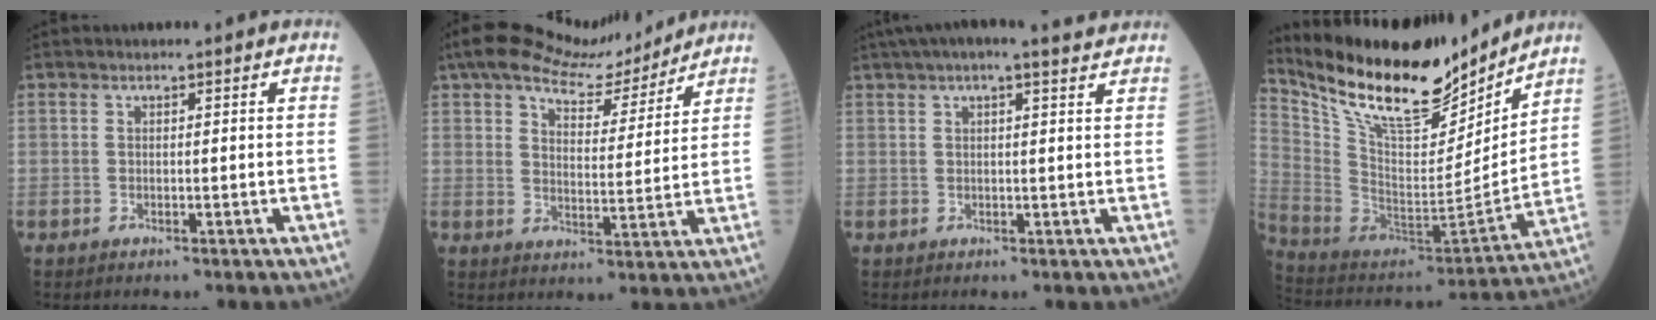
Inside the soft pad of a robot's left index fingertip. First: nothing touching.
{"total": 12.5, "force": [11.1, 3.2, 4.8], "torque": [-0.081, 0.012, 0.168]}
{"total": 8.7, "force": [7.2, 1.1, 4.8], "torque": [-0.081, 0.038, 0.091]}
{"total": 21.7, "force": [18.4, 5.3, 10.1], "torque": [-0.196, -0.025, 0.319]}